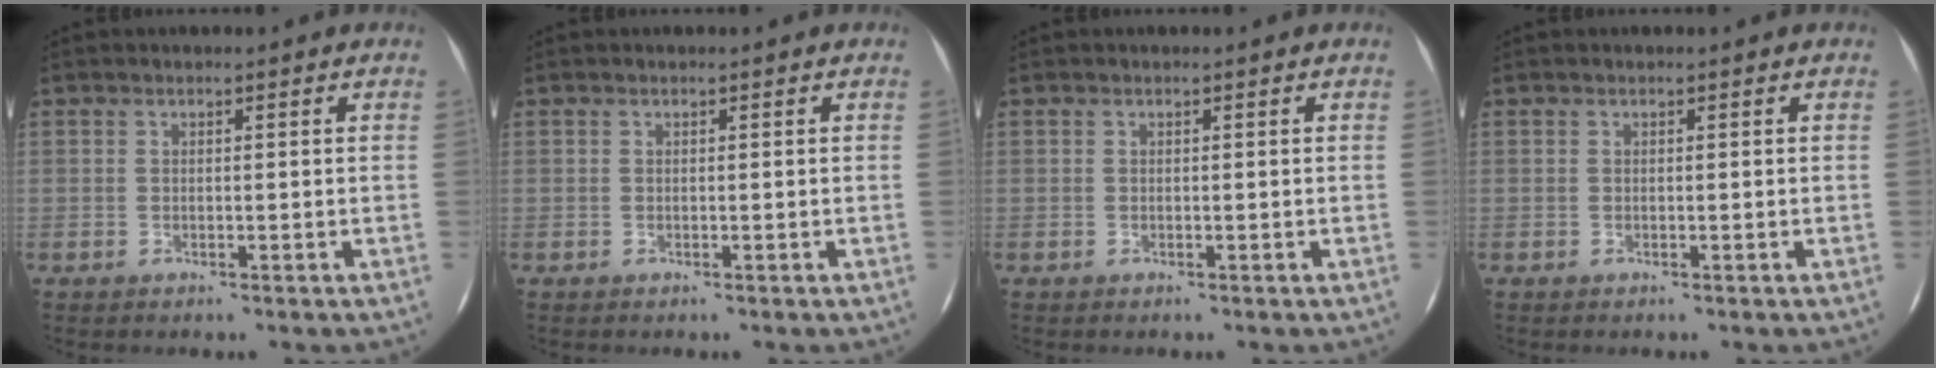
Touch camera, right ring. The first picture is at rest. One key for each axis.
{"total": 0.0}
{"total": 0.0}
{"total": 0.0}